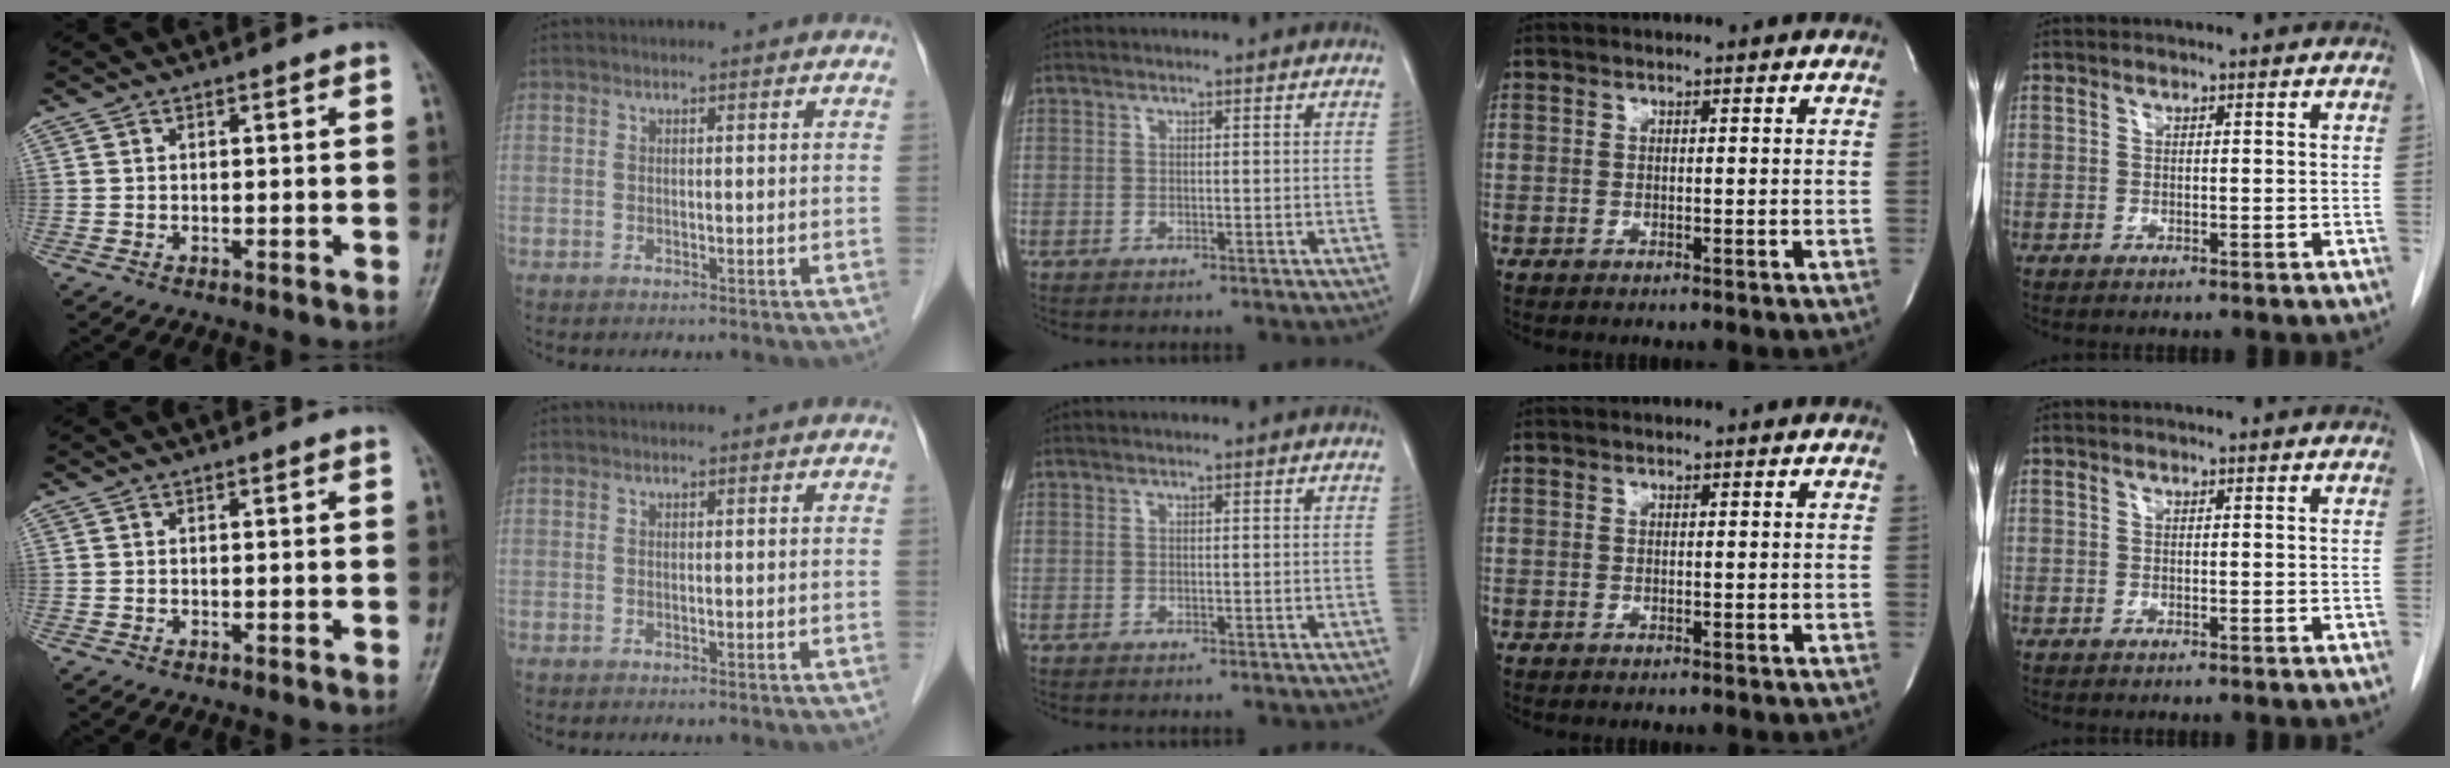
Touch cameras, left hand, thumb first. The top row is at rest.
{}